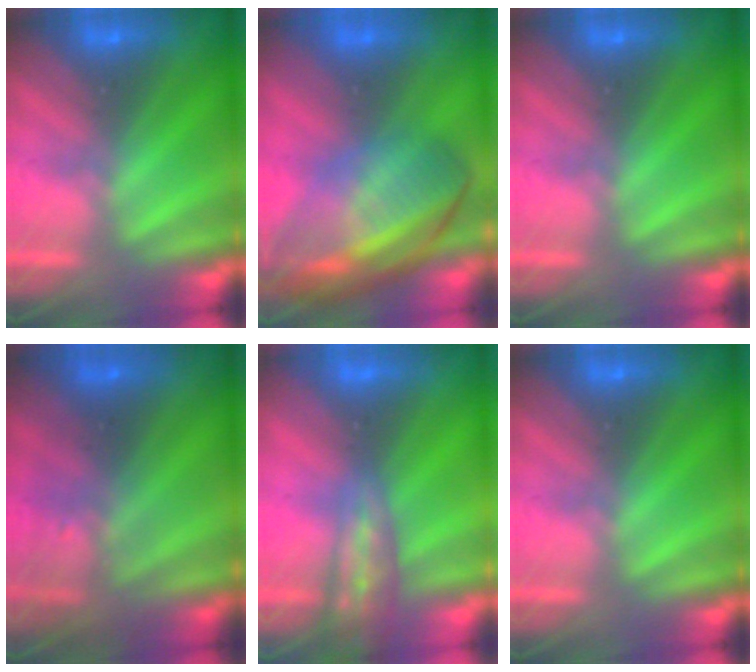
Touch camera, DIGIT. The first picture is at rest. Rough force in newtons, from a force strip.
{"total": 10.0}
{"total": 0.0}
{"total": 2.9}
{"total": 2.7}
{"total": 0.0}